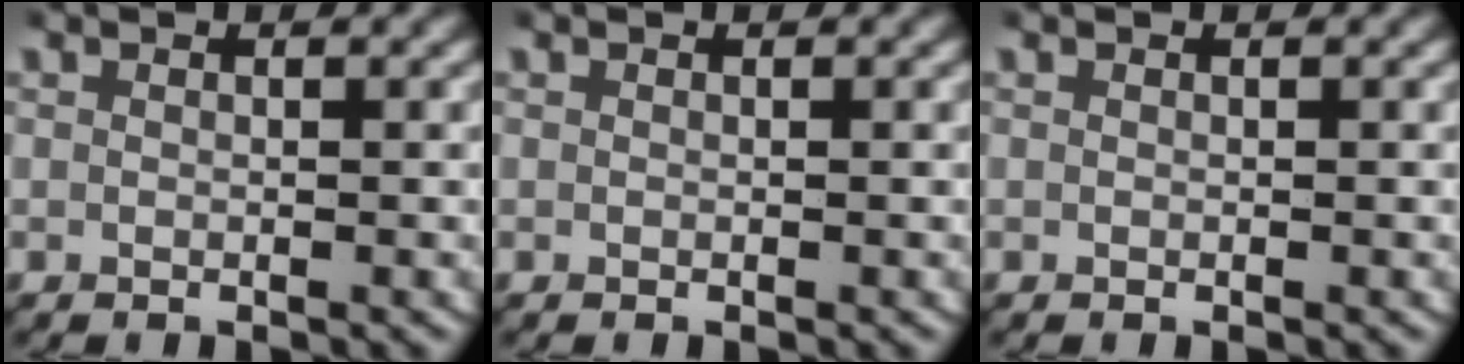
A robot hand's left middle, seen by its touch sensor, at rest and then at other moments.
{"total": 0.0}
{"total": 0.0}